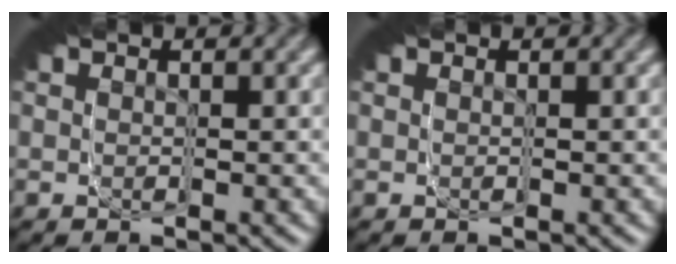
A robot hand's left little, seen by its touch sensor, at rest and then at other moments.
{"total": 0.0}